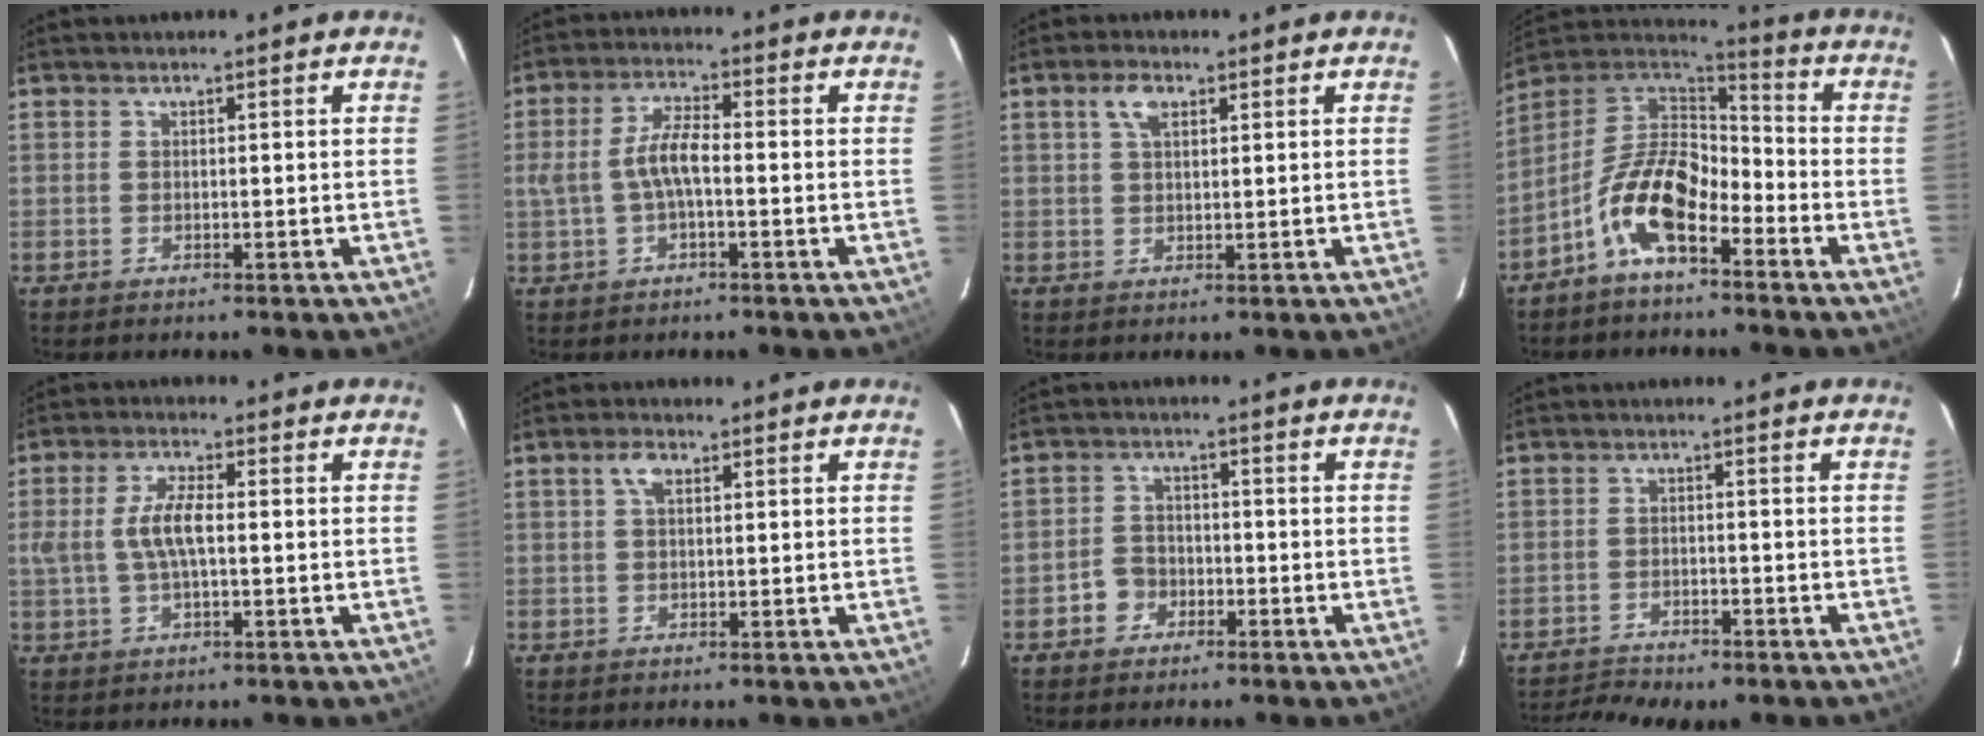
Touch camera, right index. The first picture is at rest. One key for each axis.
{"total": 6.0, "fx": -0.9, "fy": 1.9, "fz": 5.6, "tx": -0.116, "ty": 0.011, "tz": -0.014}
{"total": 3.5, "fx": 1.7, "fy": 1.8, "fz": 2.6, "tx": -0.049, "ty": 0.010, "tz": 0.030}
{"total": 12.0, "fx": -6.3, "fy": 5.4, "fz": 8.7, "tx": -0.173, "ty": 0.013, "tz": -0.126}
{"total": 6.4, "fx": 0.1, "fy": 2.2, "fz": 6.0, "tx": -0.120, "ty": 0.006, "tz": 0.005}
{"total": 2.7, "fx": 1.1, "fy": 1.4, "fz": 2.1, "tx": -0.042, "ty": 0.009, "tz": 0.020}
{"total": 4.2, "fx": -2.1, "fy": 3.5, "fz": 0.9, "tx": -0.019, "ty": 0.016, "tz": -0.034}
{"total": 6.8, "fx": -6.2, "fy": 1.7, "fz": 2.4, "tx": -0.069, "ty": -0.012, "tz": -0.099}